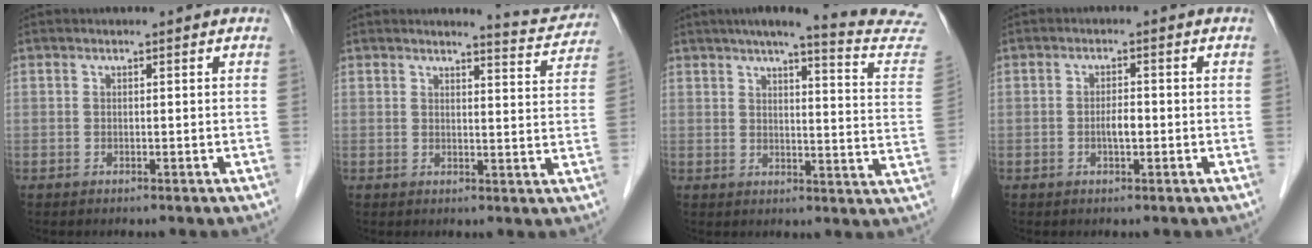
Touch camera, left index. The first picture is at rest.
{"total": 5.8, "force": [5.8, 0.3, 0.3], "torque": [-0.006, -0.025, 0.055]}
{"total": 18.4, "force": [16.6, 0.1, 7.9], "torque": [-0.097, -0.060, 0.182]}
{"total": 2.1, "force": [-0.6, 0.6, 1.9], "torque": [-0.035, 0.003, -0.010]}